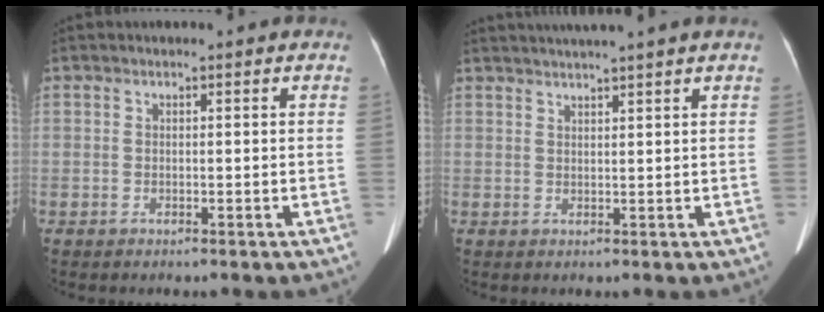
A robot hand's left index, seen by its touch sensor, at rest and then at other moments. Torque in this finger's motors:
{"motor_torque": [0.12, -2.02, 0.29, 0.12]}